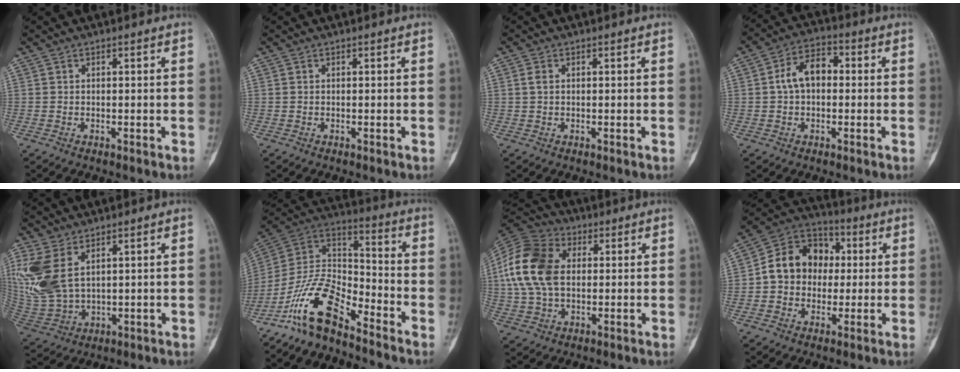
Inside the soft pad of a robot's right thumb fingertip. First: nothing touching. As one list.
[{"total": 0.0}, {"total": 1.6, "force": [0.4, 1.0, 1.2], "torque": [-0.028, 0.002, 0.008]}, {"total": 7.8, "force": [0.4, 5.2, 5.8], "torque": [-0.093, 0.027, -0.004]}, {"total": 13.3, "force": [4.7, 7.7, 9.8], "torque": [-0.234, -0.012, 0.114]}, {"total": 13.7, "force": [-10.2, 5.1, 7.7], "torque": [-0.136, 0.089, -0.203]}, {"total": 16.5, "force": [2.0, 11.2, 12.0], "torque": [-0.235, 0.016, 0.031]}, {"total": 13.6, "force": [0.8, 11.2, 7.6], "torque": [-0.092, 0.032, 0.003]}]